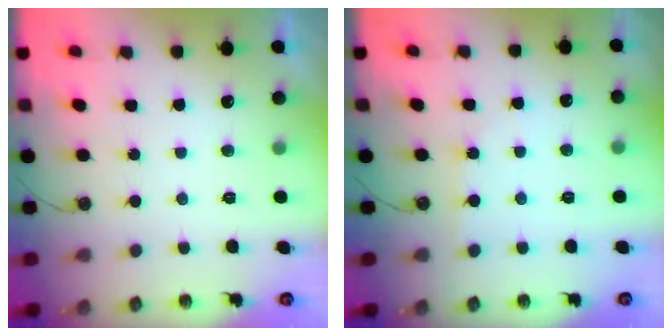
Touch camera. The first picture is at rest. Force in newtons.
{"total": 2.7, "press": 2.7, "slide": 0.5}